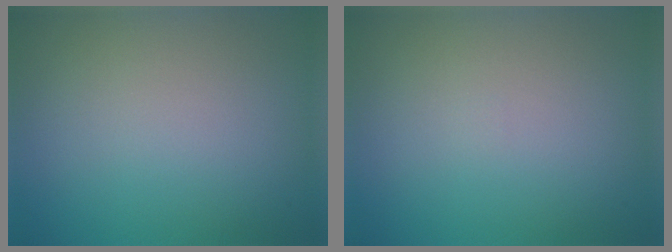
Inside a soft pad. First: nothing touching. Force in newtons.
{"total": 0.0}